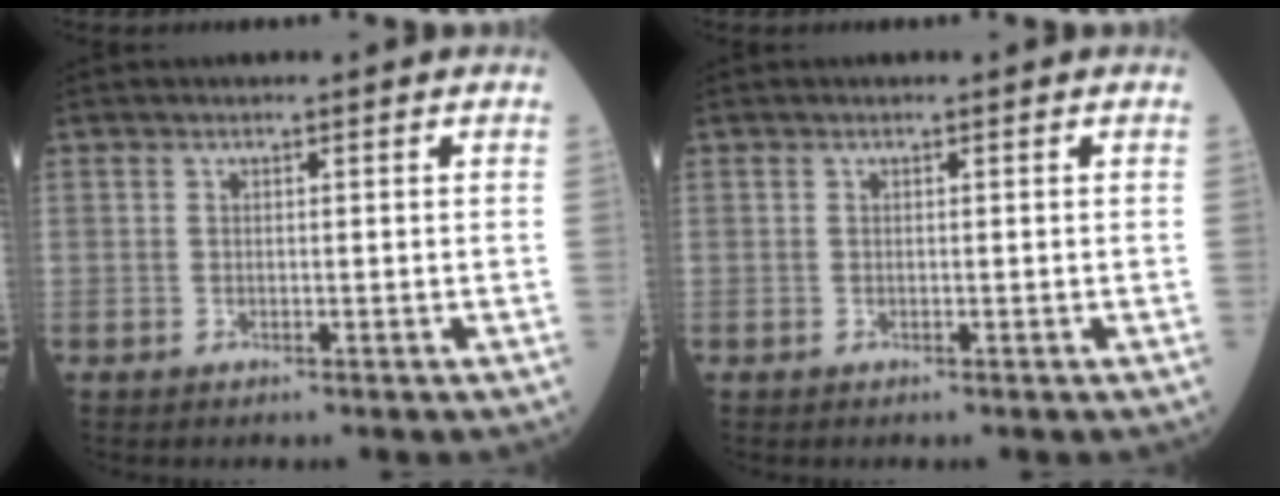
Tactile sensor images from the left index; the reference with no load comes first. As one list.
[{"total": 0.0}]